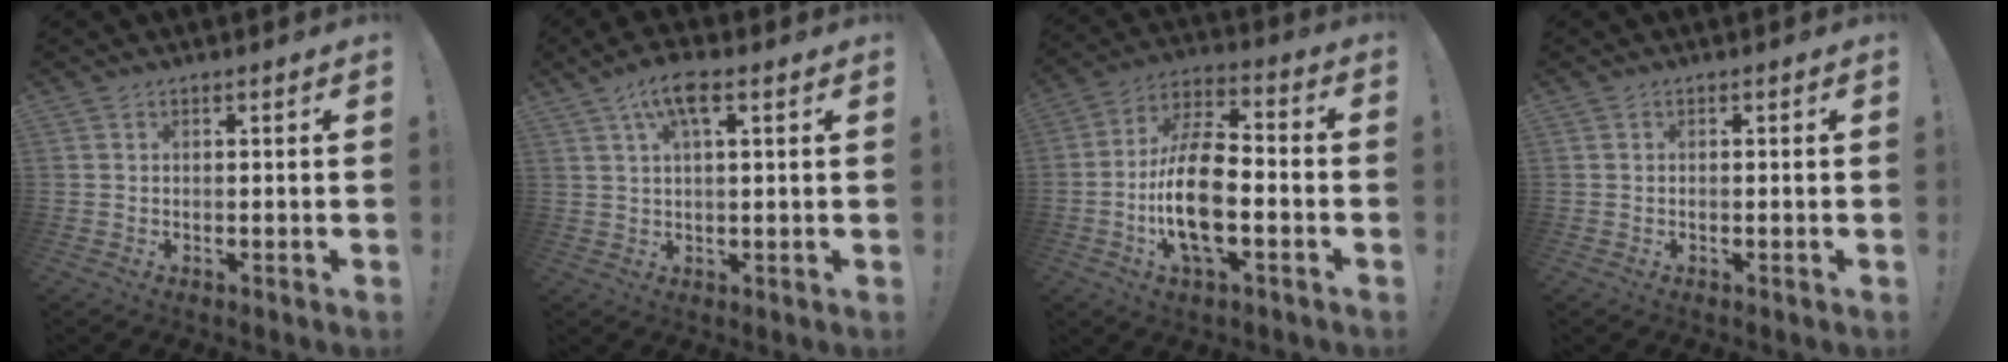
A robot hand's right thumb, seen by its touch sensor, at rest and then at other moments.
{"total": 7.9, "force": [3.6, 2.5, 6.5], "torque": [-0.112, -0.004, 0.061]}
{"total": 17.3, "force": [-4.1, 8.2, 14.7], "torque": [-0.292, 0.013, -0.071]}
{"total": 0.0}